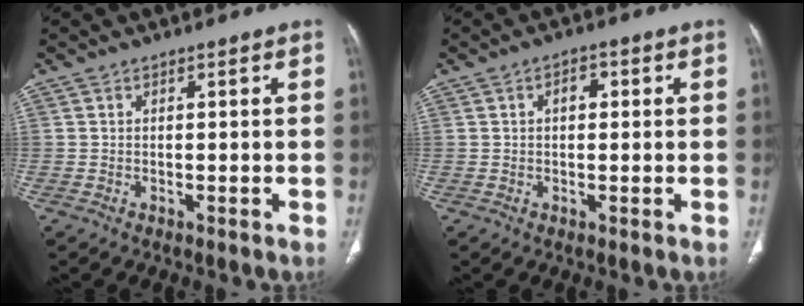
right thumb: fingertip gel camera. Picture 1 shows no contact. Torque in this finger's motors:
{"motor_torque": [-0.55, 0.62, -0.29, 0.06, 0.09]}